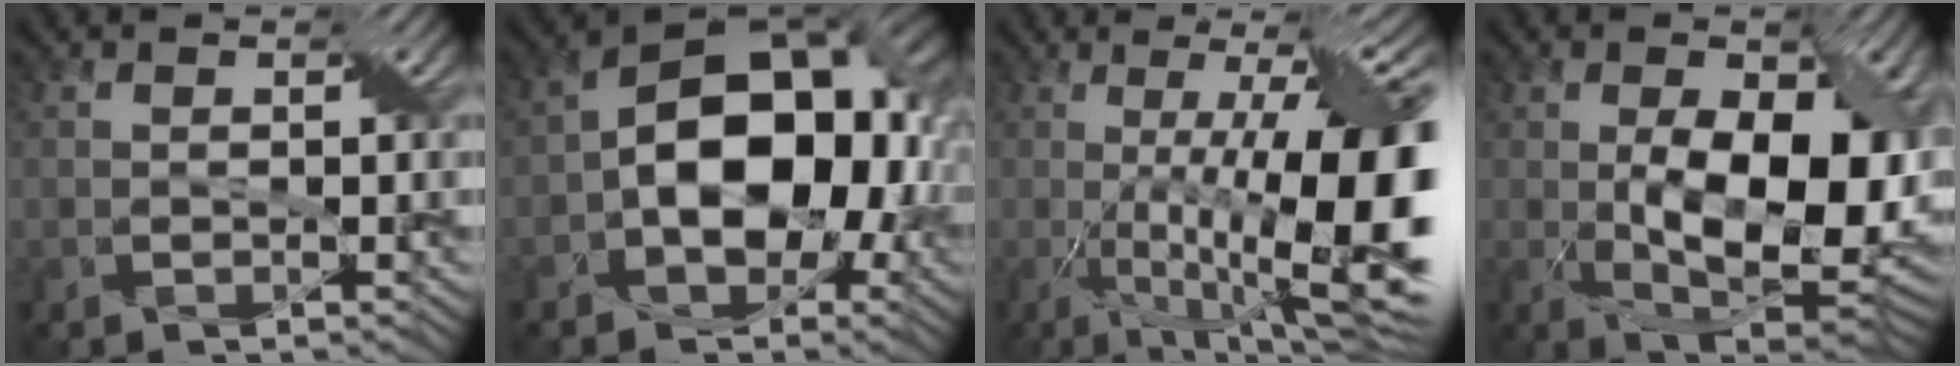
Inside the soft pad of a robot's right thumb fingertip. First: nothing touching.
{"total": 15.1, "force": [-1.4, 9.9, 11.3], "torque": [-0.144, 0.005, -0.033]}
{"total": 17.5, "force": [-1.7, 4.3, 16.9], "torque": [-0.234, 0.004, -0.014]}
{"total": 14.8, "force": [-0.3, 7.4, 12.9], "torque": [-0.193, -0.018, 0.011]}